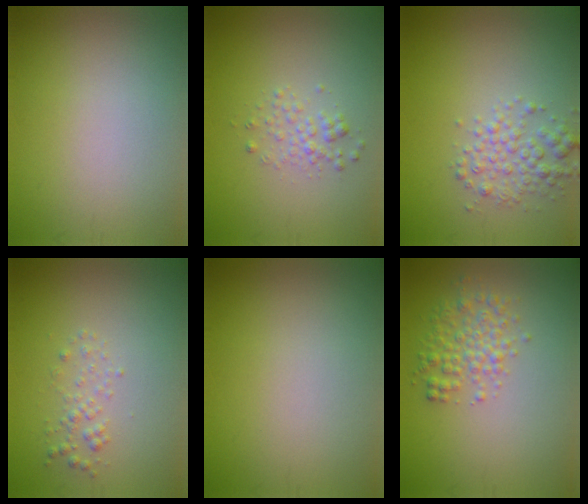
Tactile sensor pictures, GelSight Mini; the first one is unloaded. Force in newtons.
{"total": 1.5, "press": 1.5, "slide": 0.1}
{"total": 2.7, "press": 2.7, "slide": 0.0}
{"total": 1.3, "press": 1.3, "slide": 0.0}
{"total": 0.0}
{"total": 3.0, "press": 3.0, "slide": 0.1}